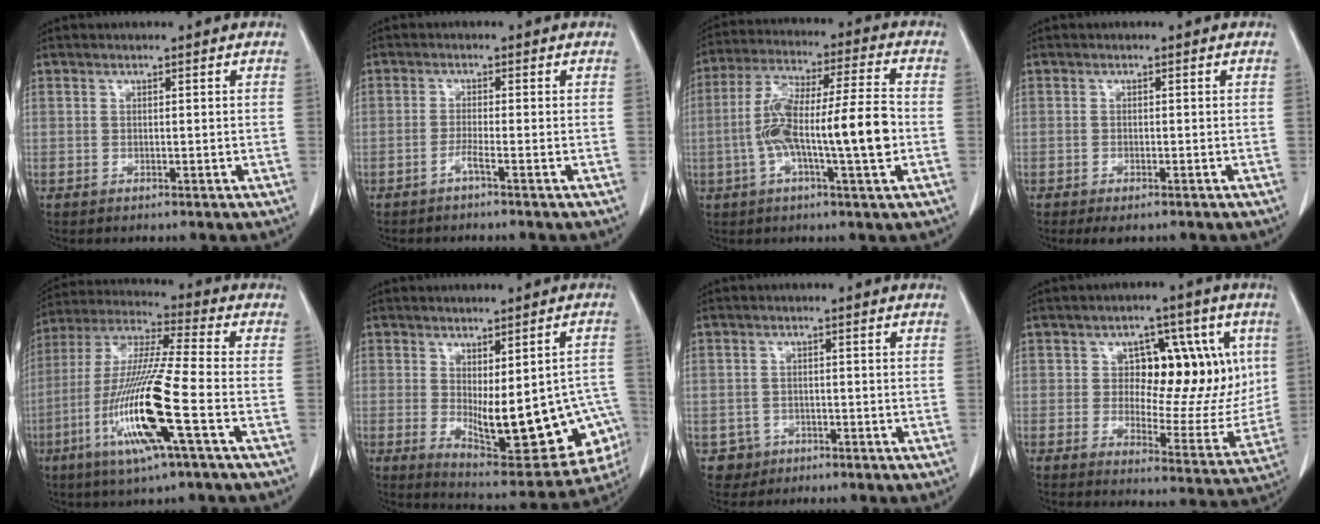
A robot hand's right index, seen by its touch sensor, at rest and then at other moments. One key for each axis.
{"total": 1.7, "fx": -1.1, "fy": -0.6, "fz": 1.1, "tx": -0.019, "ty": 0.002, "tz": -0.024}
{"total": 14.8, "fx": -2.4, "fy": 1.6, "fz": 14.5, "tx": -0.265, "ty": 0.017, "tz": -0.044}
{"total": 2.0, "fx": -1.3, "fy": 0.7, "fz": 1.3, "tx": -0.018, "ty": -0.003, "tz": -0.013}
{"total": 16.8, "fx": -5.7, "fy": 0.0, "fz": 15.8, "tx": -0.328, "ty": -0.019, "tz": -0.115}
{"total": 18.0, "fx": -3.7, "fy": 6.3, "fz": 16.4, "tx": -0.159, "ty": 0.002, "tz": -0.024}
{"total": 2.9, "fx": -1.2, "fy": 2.7, "fz": -0.3, "tx": 0.010, "ty": 0.014, "tz": -0.016}
{"total": 14.0, "fx": 3.3, "fy": 7.0, "fz": 11.6, "tx": -0.141, "ty": 0.016, "tz": 0.056}